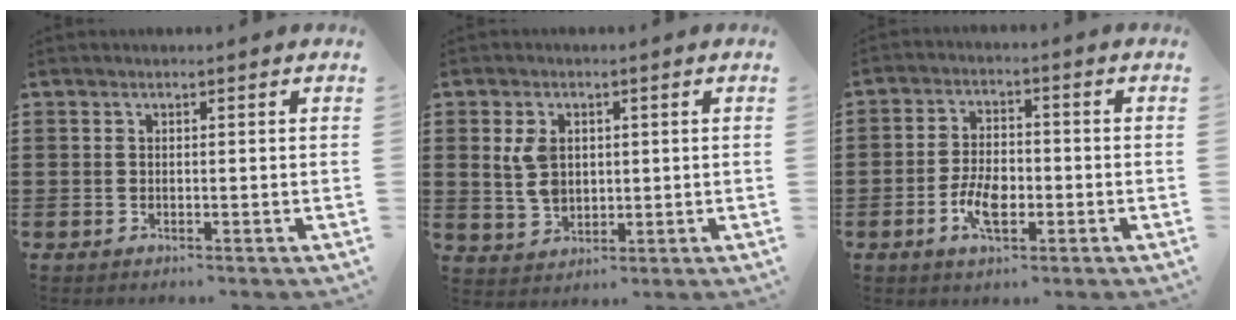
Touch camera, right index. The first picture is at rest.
{"total": 5.3, "force": [1.1, 3.7, 3.6], "torque": [-0.095, 0.006, 0.015]}
{"total": 5.8, "force": [-1.9, 3.0, 4.6], "torque": [-0.099, 0.003, -0.036]}